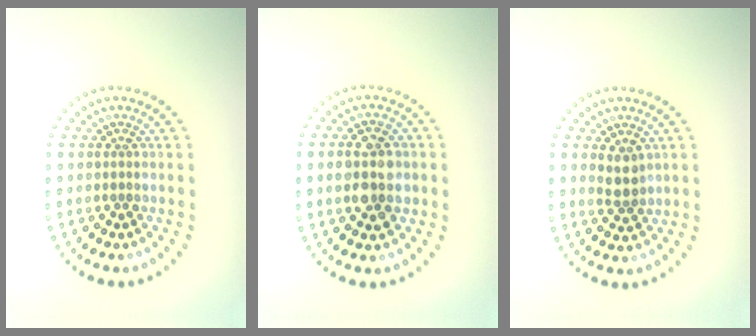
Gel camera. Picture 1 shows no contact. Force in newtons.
{"total": 4.4, "press": 4.4, "slide": 0.2}
{"total": 2.0, "press": 1.8, "slide": 1.0}